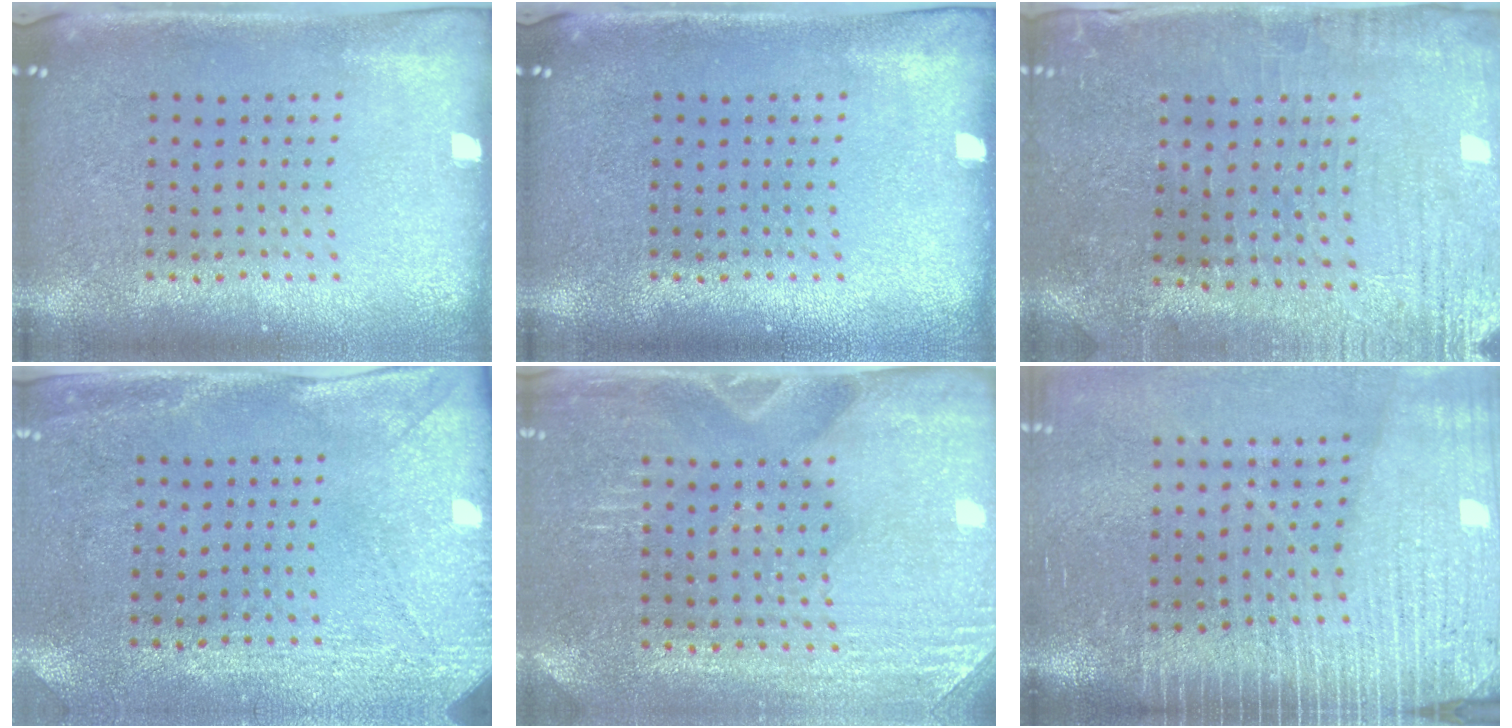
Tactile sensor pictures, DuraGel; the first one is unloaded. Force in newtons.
{"total": 0.0}
{"total": 0.8, "press": 0.7, "slide": 0.4}
{"total": 2.9, "press": 2.3, "slide": 1.8}
{"total": 2.9, "press": 2.9, "slide": 0.3}
{"total": 3.7, "press": 3.2, "slide": 1.9}